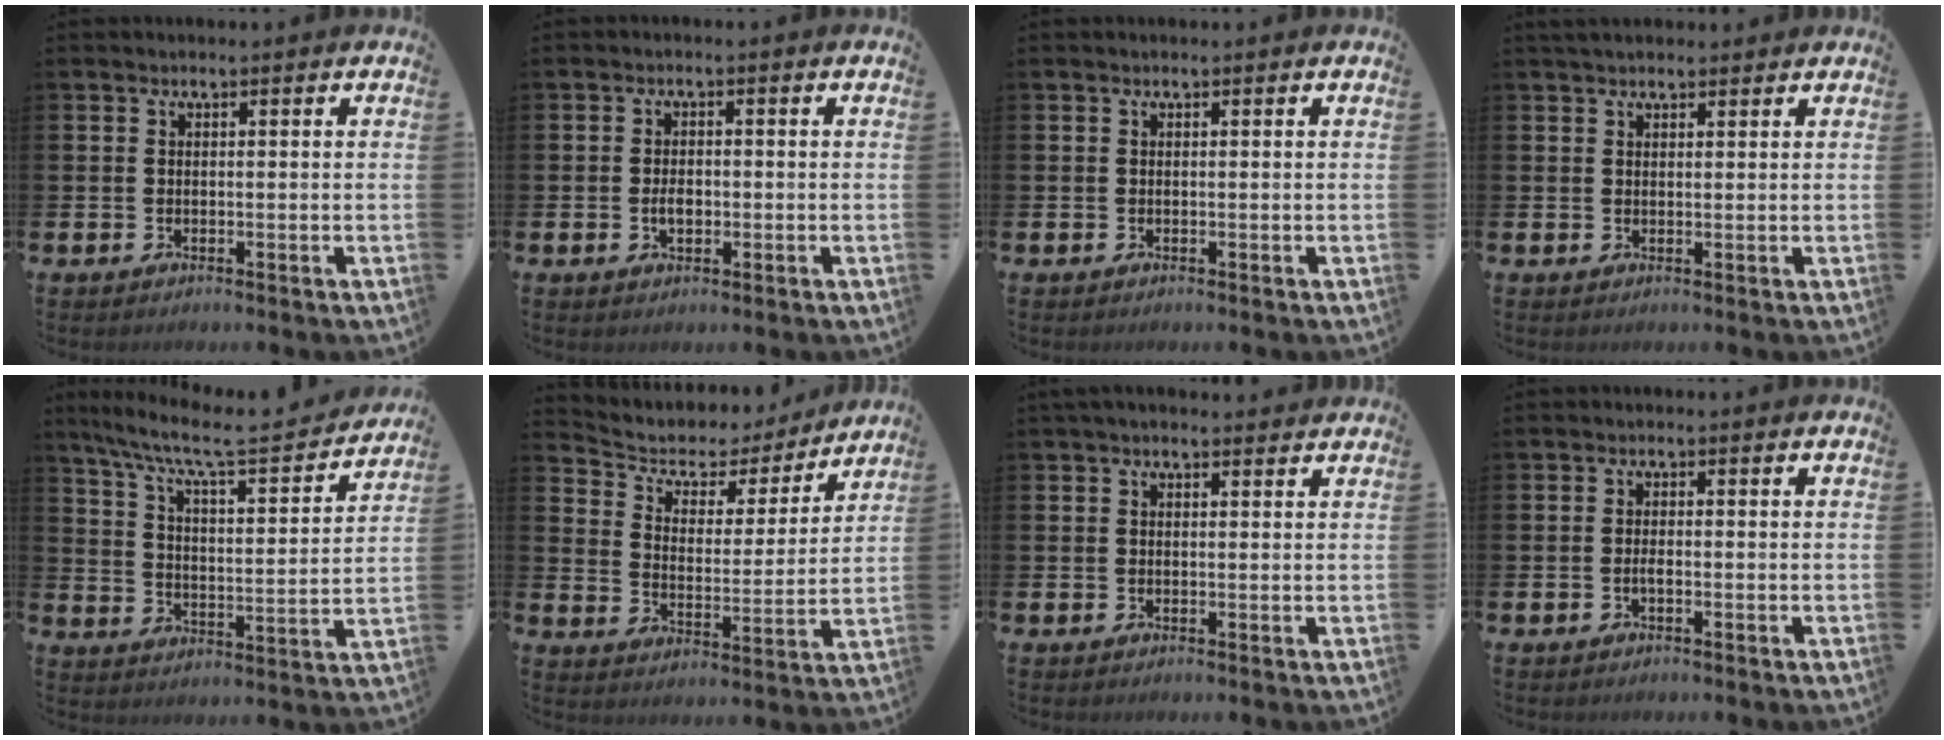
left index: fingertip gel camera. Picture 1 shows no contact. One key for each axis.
{"total": 2.2, "fx": -0.4, "fy": 1.4, "fz": 1.7, "tx": -0.013, "ty": -0.005, "tz": -0.011}
{"total": 0.0}
{"total": 2.0, "fx": 1.8, "fy": 0.7, "fz": 0.5, "tx": 0.000, "ty": -0.001, "tz": 0.030}
{"total": 8.6, "fx": 7.5, "fy": 1.3, "fz": 4.0, "tx": -0.105, "ty": -0.051, "tz": 0.120}
{"total": 5.1, "fx": 4.2, "fy": 2.7, "fz": 0.9, "tx": -0.041, "ty": -0.035, "tz": 0.064}
{"total": 1.4, "fx": 1.2, "fy": 0.4, "fz": 0.5, "tx": 0.000, "ty": -0.002, "tz": 0.019}
{"total": 0.9, "fx": -0.4, "fy": 0.3, "fz": 0.8, "tx": -0.019, "ty": 0.000, "tz": -0.006}